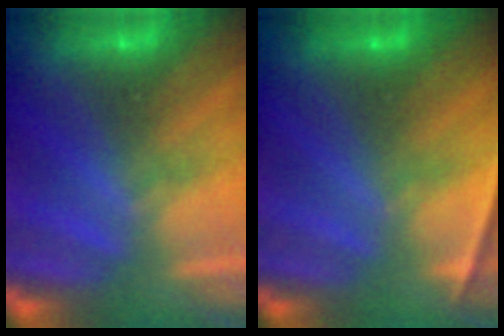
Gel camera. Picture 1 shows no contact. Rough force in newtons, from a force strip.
{"total": 2.2}